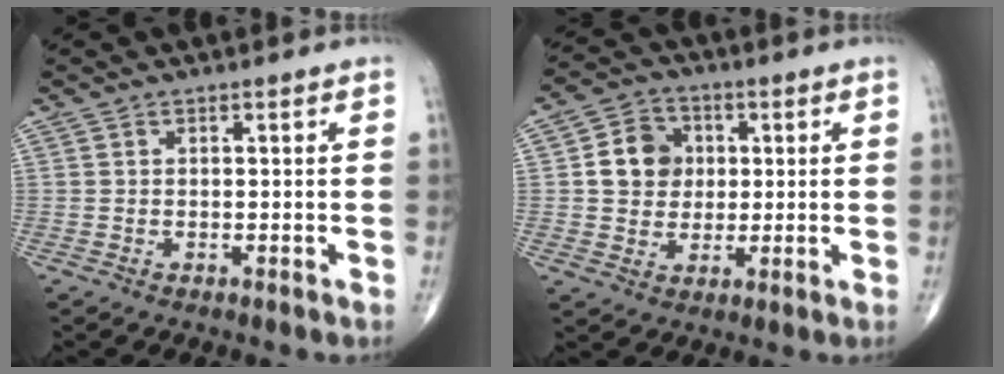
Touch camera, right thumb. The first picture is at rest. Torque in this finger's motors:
{"motor_torque": [0.12, 1.53, 0.34, -0.06, 0.04]}